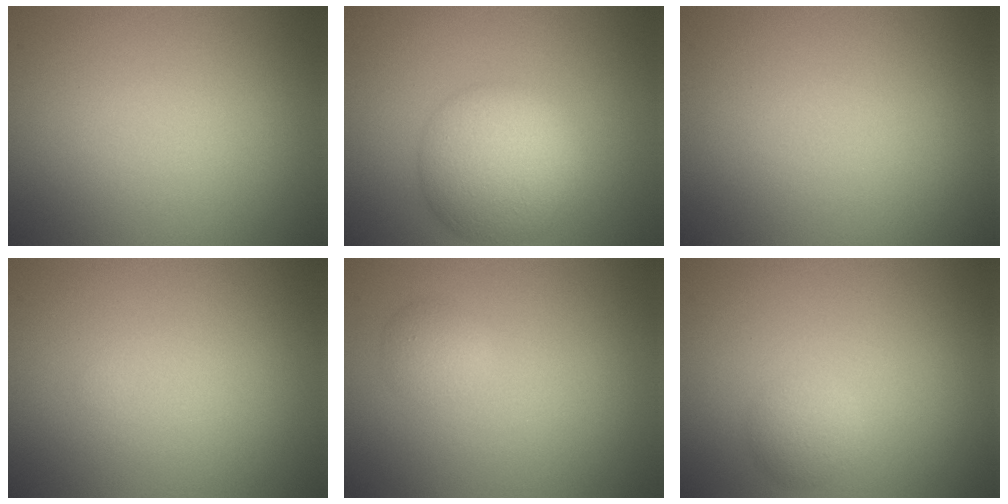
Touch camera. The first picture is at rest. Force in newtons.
{"total": 7.1, "press": 7.1, "slide": 0.3}
{"total": 0.0}
{"total": 0.0}
{"total": 1.4, "press": 1.4, "slide": 0.1}
{"total": 1.8, "press": 1.8, "slide": 0.1}